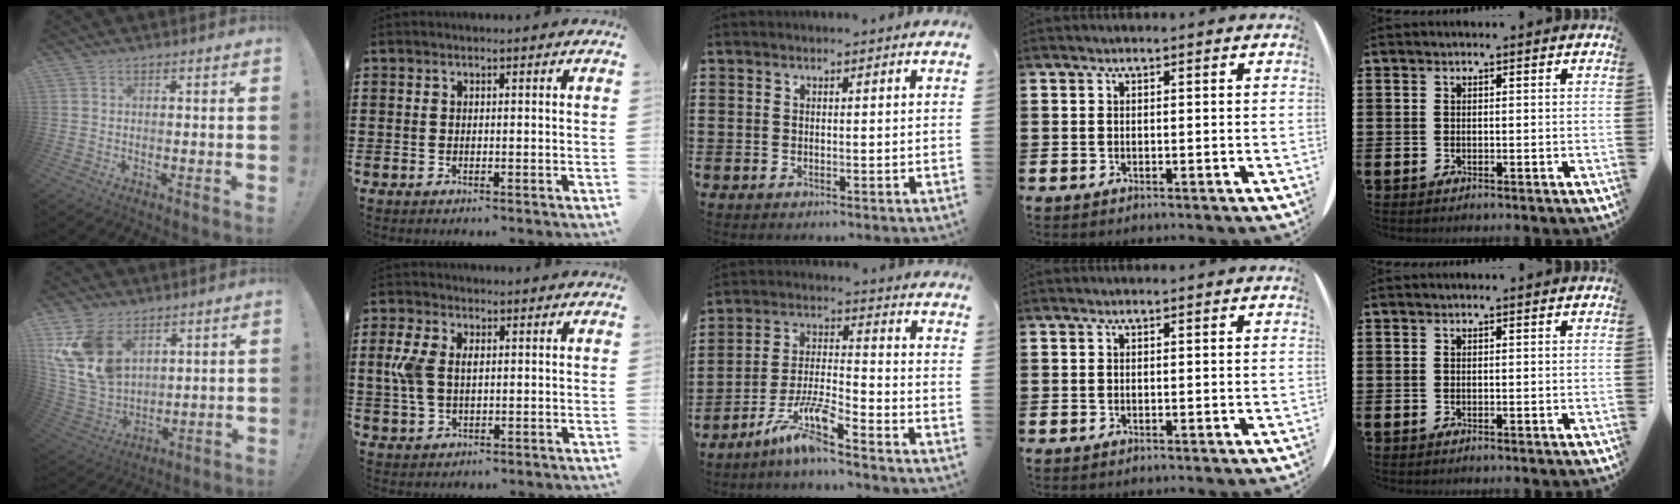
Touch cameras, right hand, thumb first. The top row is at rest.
{"thumb": {"total": 15.3, "force": [7.7, 10.4, 8.2], "torque": [-0.170, -0.044, 0.154]}, "index": {"total": 5.1, "force": [0.7, 3.1, 3.9], "torque": [-0.106, 0.004, 0.004]}, "middle": {"total": 8.4, "force": [-6.4, 0.7, 5.4], "torque": [-0.118, -0.007, -0.124]}}